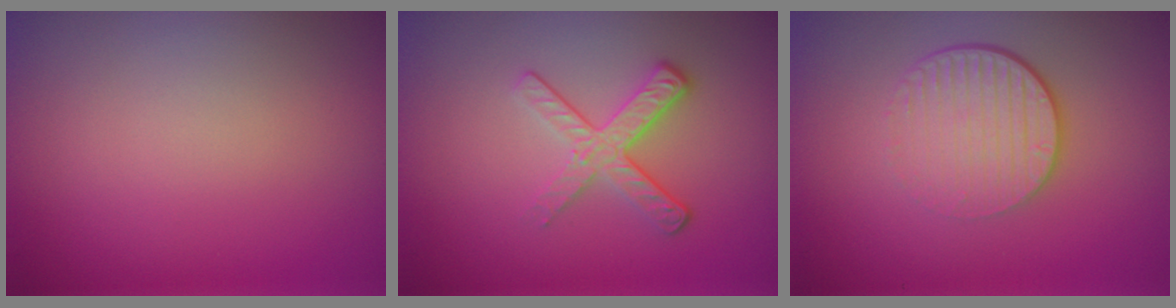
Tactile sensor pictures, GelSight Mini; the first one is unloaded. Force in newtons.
{"total": 3.5, "press": 2.5, "slide": 2.4}
{"total": 4.7, "press": 2.8, "slide": 3.7}